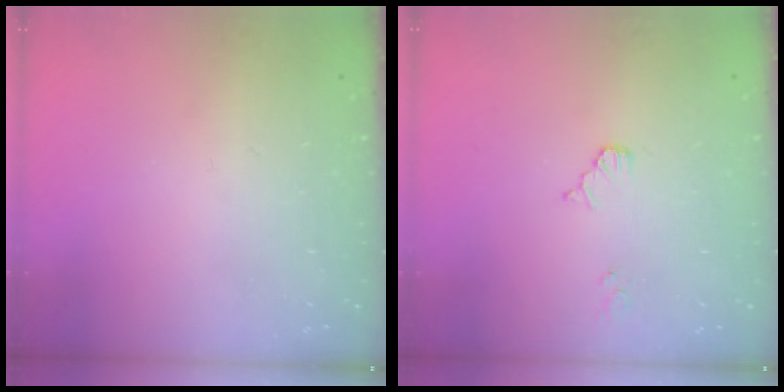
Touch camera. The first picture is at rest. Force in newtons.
{"total": 2.9, "press": 2.8, "slide": 0.4}